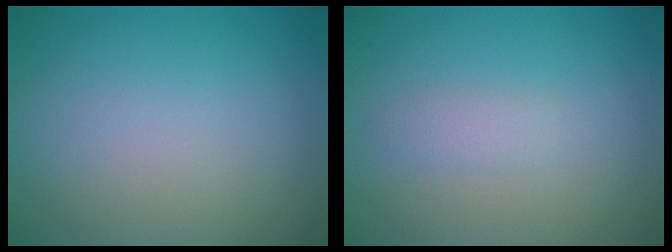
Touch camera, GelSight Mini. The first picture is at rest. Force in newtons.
{"total": 1.1, "press": 1.1, "slide": 0.0}